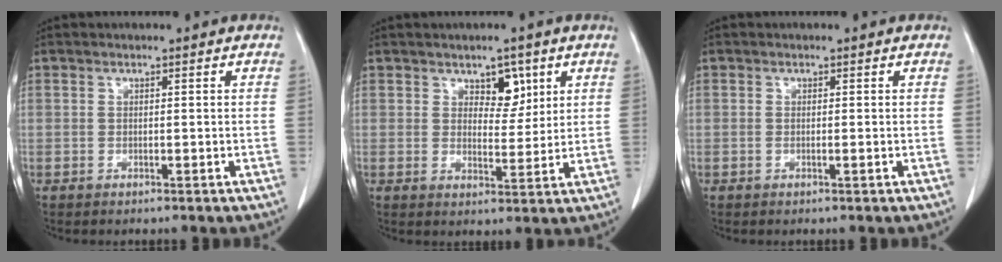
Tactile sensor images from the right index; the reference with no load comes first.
{"total": 4.4, "force": [2.4, 2.4, 2.8], "torque": [-0.032, 0.000, 0.038]}
{"total": 0.7, "force": [-0.1, 0.1, 0.7], "torque": [-0.015, -0.002, -0.001]}